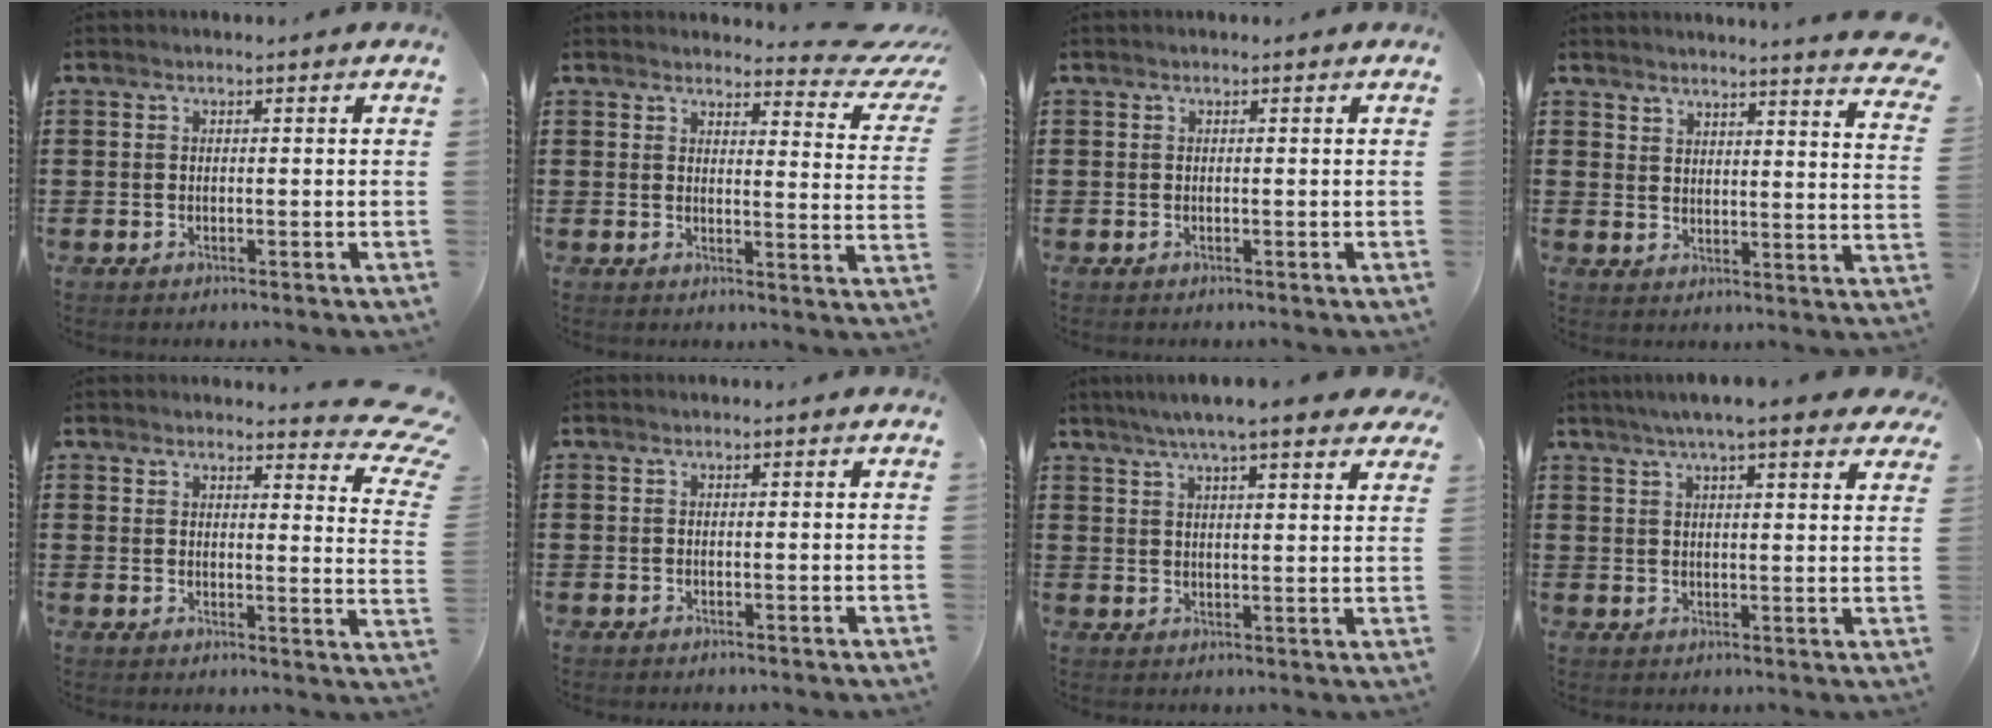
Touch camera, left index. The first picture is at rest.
{"total": 3.8, "force": [3.4, 0.6, 1.5], "torque": [-0.022, -0.025, 0.053]}
{"total": 0.0}
{"total": 4.6, "force": [4.5, 0.4, 0.5], "torque": [-0.019, -0.023, 0.081]}
{"total": 5.6, "force": [4.8, 1.1, 2.5], "torque": [-0.043, -0.018, 0.085]}
{"total": 0.0}
{"total": 6.1, "force": [5.2, 0.2, 3.3], "torque": [-0.080, -0.011, 0.089]}
{"total": 5.9, "force": [4.9, 0.3, 3.3], "torque": [-0.070, -0.010, 0.083]}